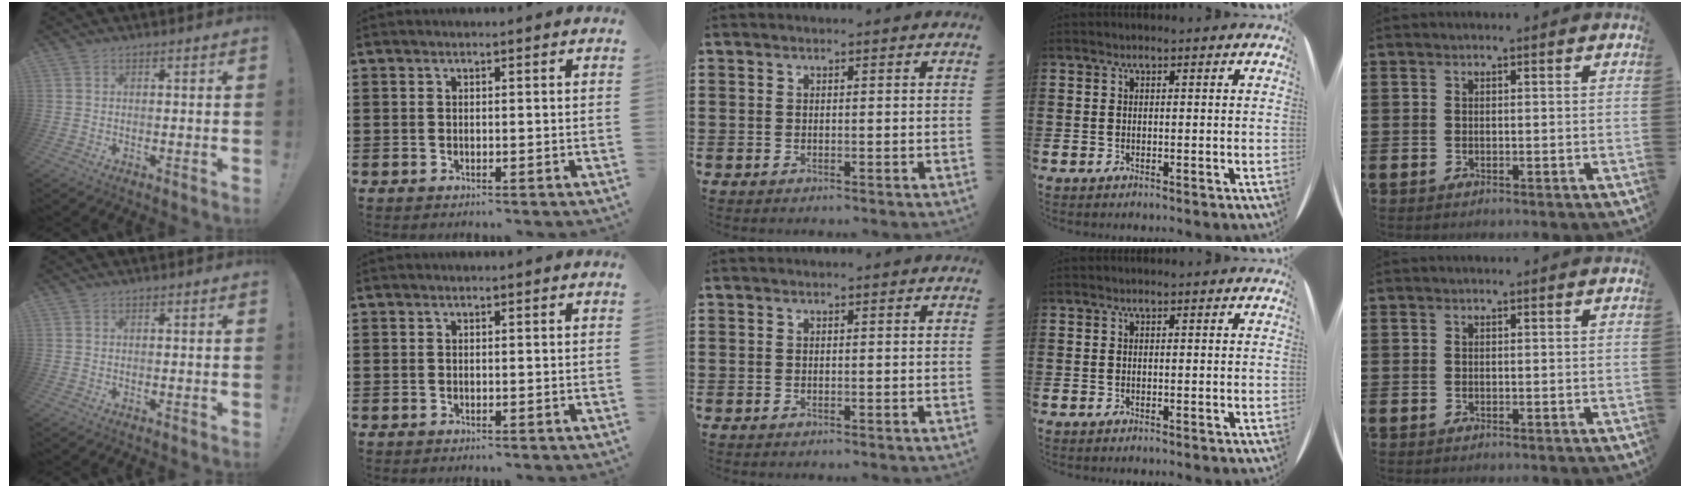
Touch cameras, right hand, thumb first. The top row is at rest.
{}